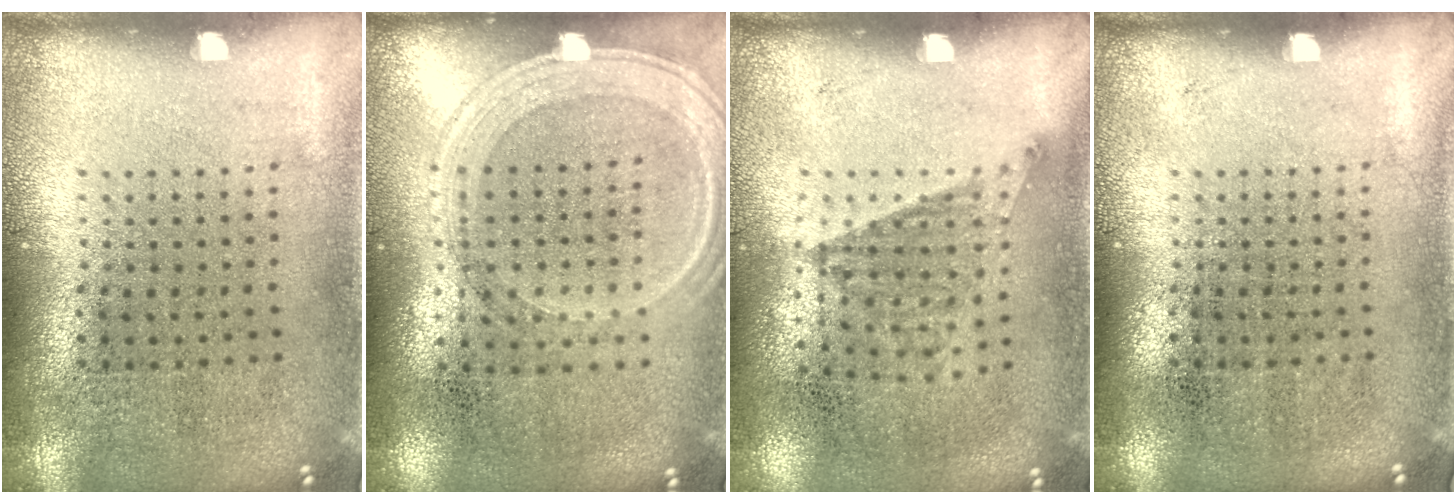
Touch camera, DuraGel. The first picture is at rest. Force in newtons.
{"total": 1.3, "press": 1.2, "slide": 0.5}
{"total": 1.2, "press": 0.9, "slide": 0.7}
{"total": 0.0}